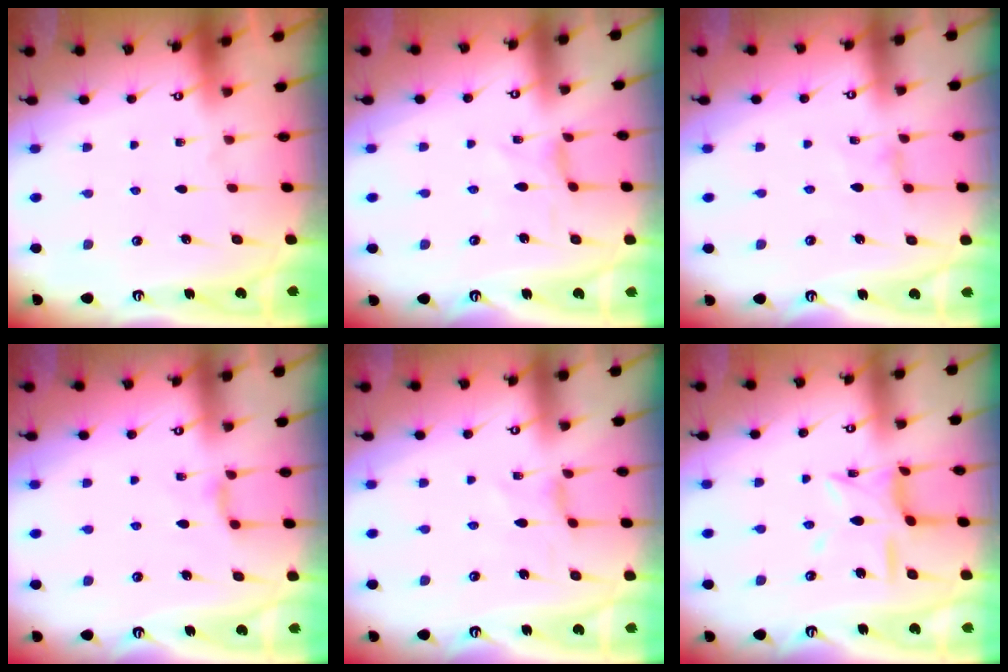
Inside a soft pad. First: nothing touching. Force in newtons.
{"total": 0.8, "press": 0.8, "slide": 0.2}
{"total": 0.9, "press": 0.8, "slide": 0.4}
{"total": 4.0, "press": 3.9, "slide": 0.5}
{"total": 1.6, "press": 1.5, "slide": 0.4}
{"total": 10.2, "press": 10.1, "slide": 0.7}